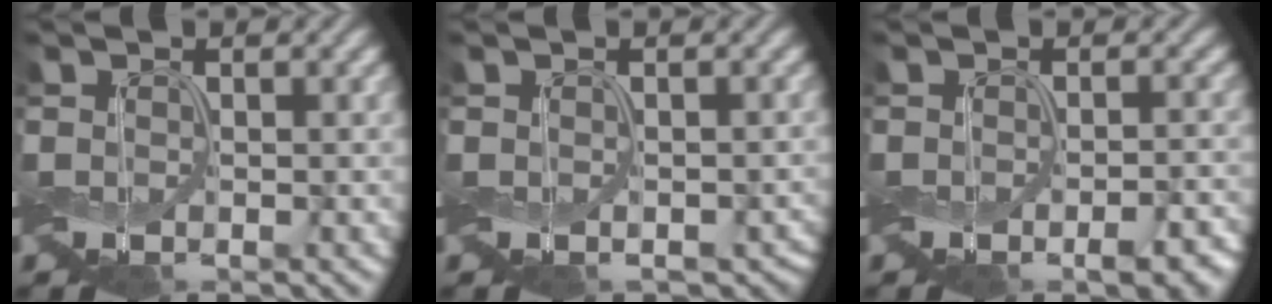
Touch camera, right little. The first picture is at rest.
{"total": 1.9, "force": [-0.3, 1.6, 0.9], "torque": [-0.011, -0.010, -0.001]}
{"total": 4.2, "force": [-1.7, 2.2, 3.1], "torque": [-0.037, -0.010, -0.022]}